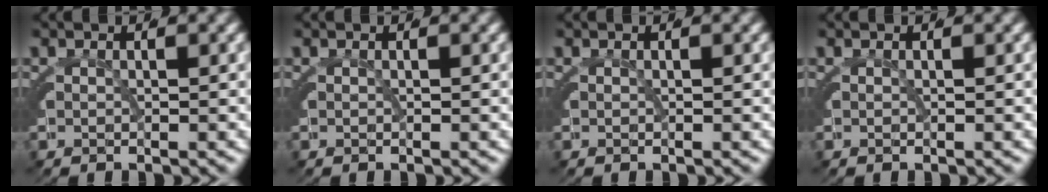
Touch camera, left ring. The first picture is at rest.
{"total": 0.0}
{"total": 0.0}
{"total": 0.0}